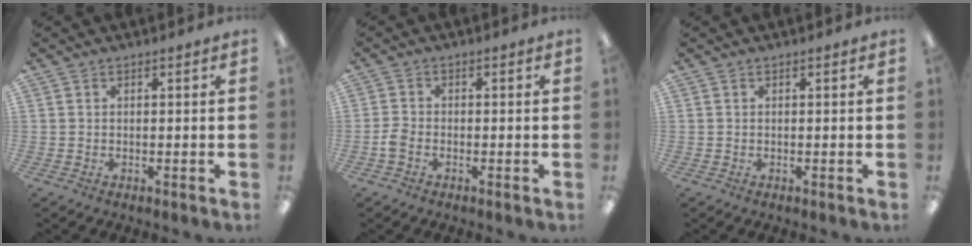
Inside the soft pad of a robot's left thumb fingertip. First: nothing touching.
{"total": 2.5, "force": [-1.2, 1.5, 1.7], "torque": [-0.035, 0.004, -0.023]}
{"total": 0.0}